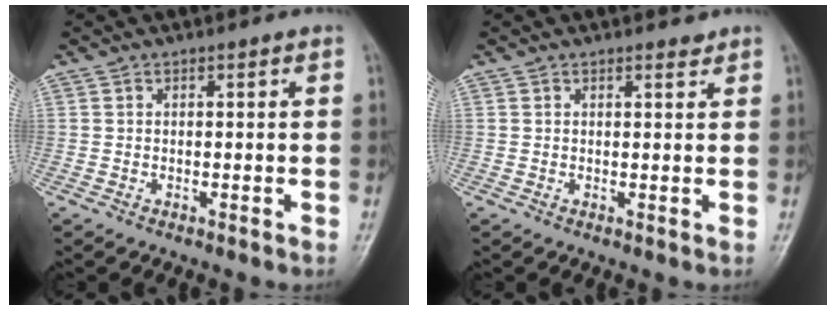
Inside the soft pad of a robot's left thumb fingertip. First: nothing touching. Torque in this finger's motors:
{"motor_torque": [-0.25, 0.02, -0.34, -0.29, 0.02]}